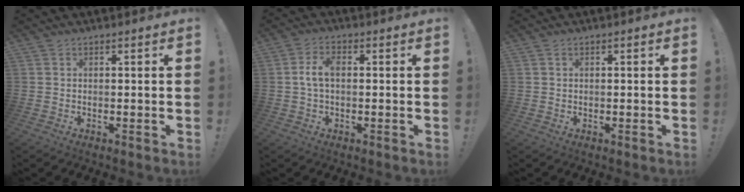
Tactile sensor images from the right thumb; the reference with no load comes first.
{"total": 5.2, "force": [0.2, 2.9, 4.4], "torque": [-0.080, 0.011, 0.003]}
{"total": 0.6, "force": [-0.1, 0.5, 0.3], "torque": [-0.006, 0.004, -0.002]}